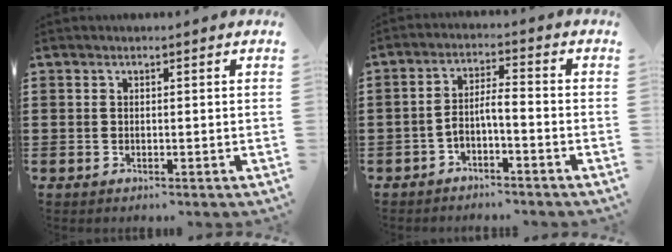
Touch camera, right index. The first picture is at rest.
{"total": 3.8, "force": [-2.5, 0.8, 2.8], "torque": [-0.069, 0.002, -0.055]}